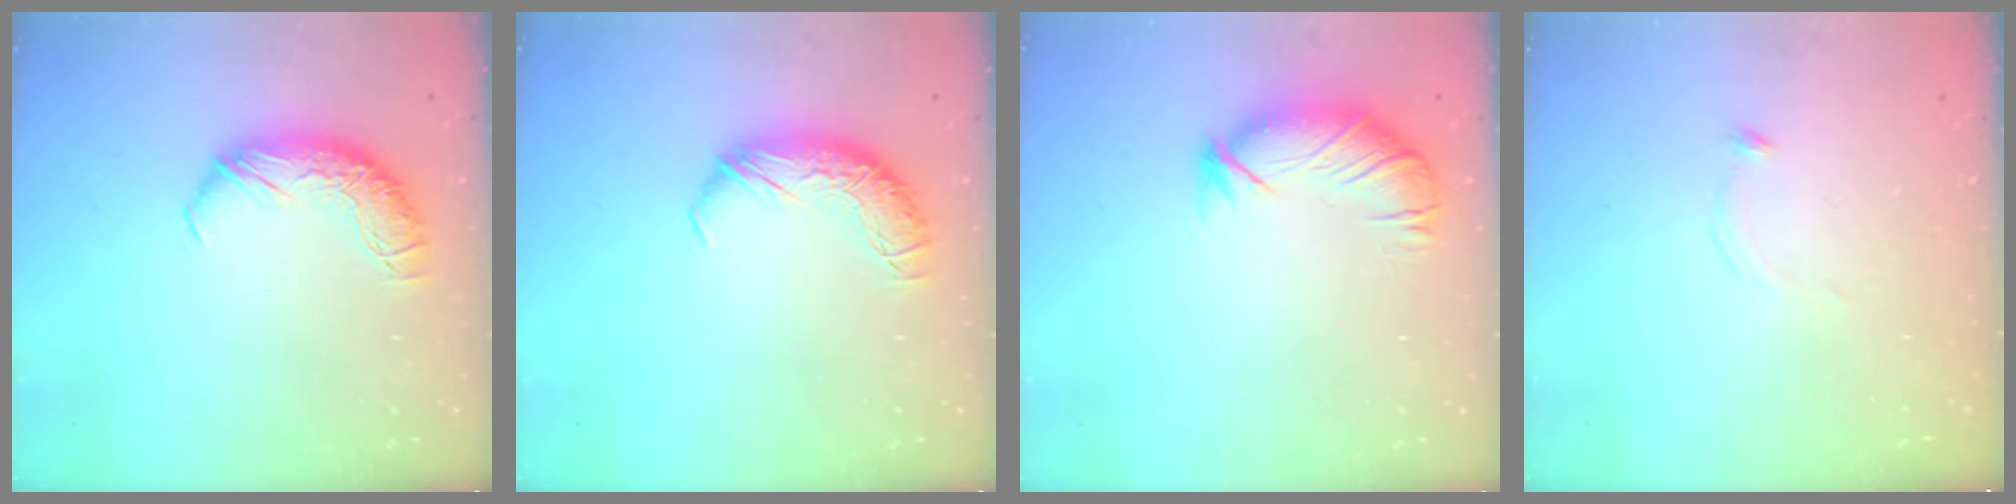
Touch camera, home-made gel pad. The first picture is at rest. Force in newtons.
{"total": 0.0}
{"total": 2.7, "press": 2.4, "slide": 1.4}
{"total": 9.9, "press": 9.9, "slide": 0.1}